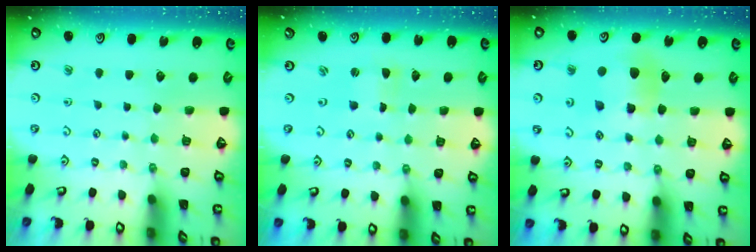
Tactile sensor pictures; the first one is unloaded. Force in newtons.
{"total": 0.0}
{"total": 9.0, "press": 8.9, "slide": 1.0}